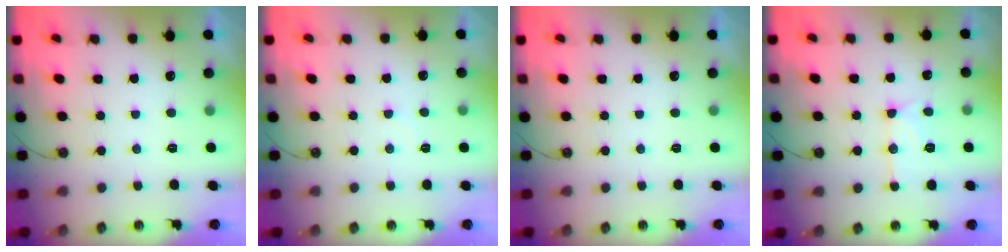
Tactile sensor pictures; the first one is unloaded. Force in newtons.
{"total": 4.1, "press": 4.1, "slide": 0.6}
{"total": 0.0}
{"total": 12.0, "press": 12.0, "slide": 0.6}